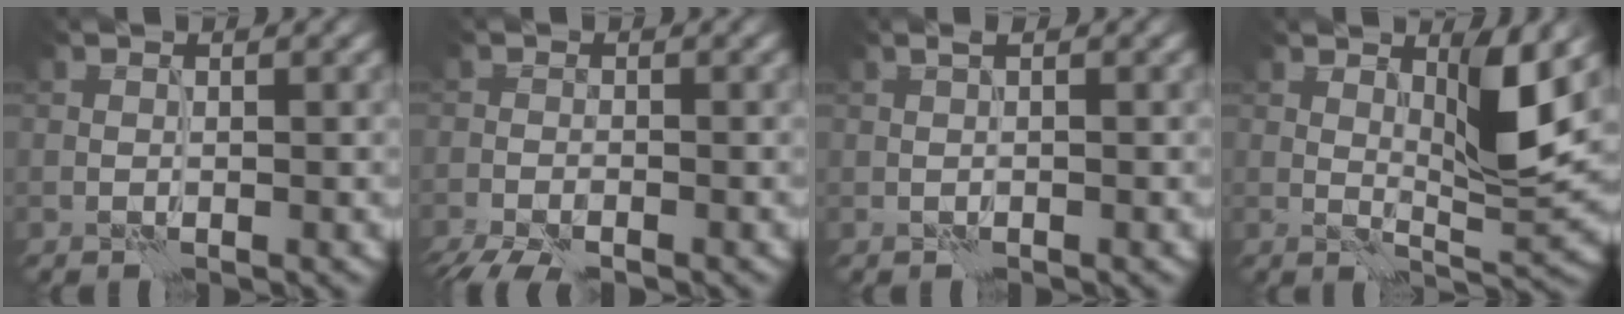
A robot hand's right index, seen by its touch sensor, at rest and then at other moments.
{"total": 3.8, "force": [-3.0, 0.9, 2.2], "torque": [-0.037, -0.013, -0.064]}
{"total": 0.7, "force": [0.2, 0.0, 0.7], "torque": [-0.015, 0.004, 0.001]}
{"total": 4.8, "force": [2.0, 0.8, 4.3], "torque": [-0.071, -0.009, 0.035]}